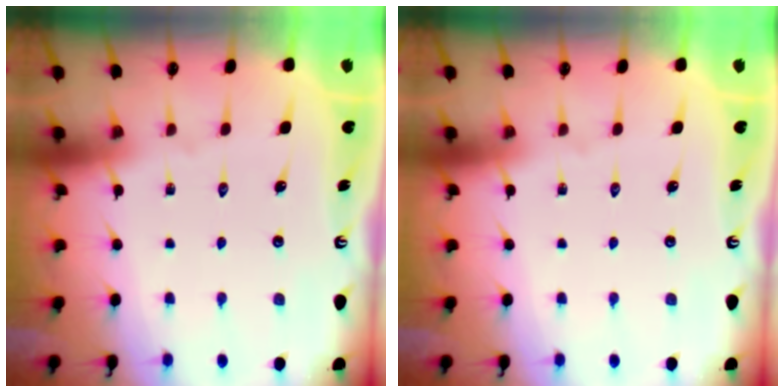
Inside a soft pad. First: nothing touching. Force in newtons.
{"total": 0.0}